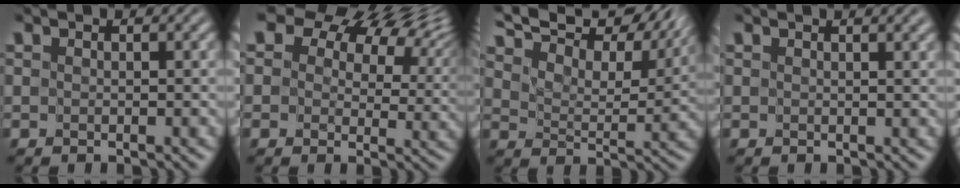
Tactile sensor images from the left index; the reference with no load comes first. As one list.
[{"total": 13.5, "force": [7.2, 8.5, 7.7], "torque": [-0.123, 0.046, 0.120]}, {"total": 11.3, "force": [9.7, 3.1, 4.9], "torque": [-0.118, 0.017, 0.151]}, {"total": 4.1, "force": [2.6, 1.8, 2.7], "torque": [-0.015, 0.035, 0.015]}]